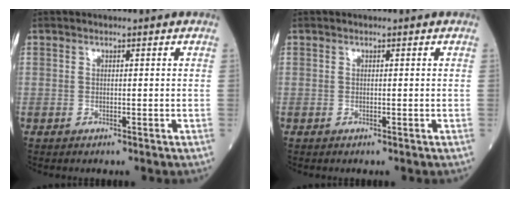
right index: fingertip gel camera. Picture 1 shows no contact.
{"total": 0.0}